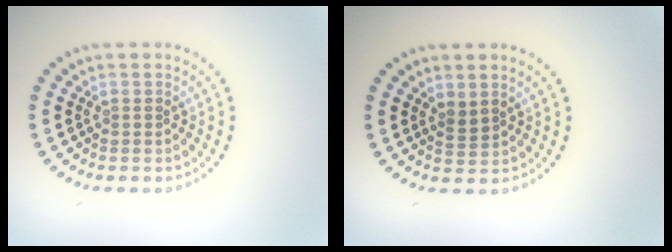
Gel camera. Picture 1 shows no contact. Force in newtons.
{"total": 1.2, "press": 1.0, "slide": 0.7}